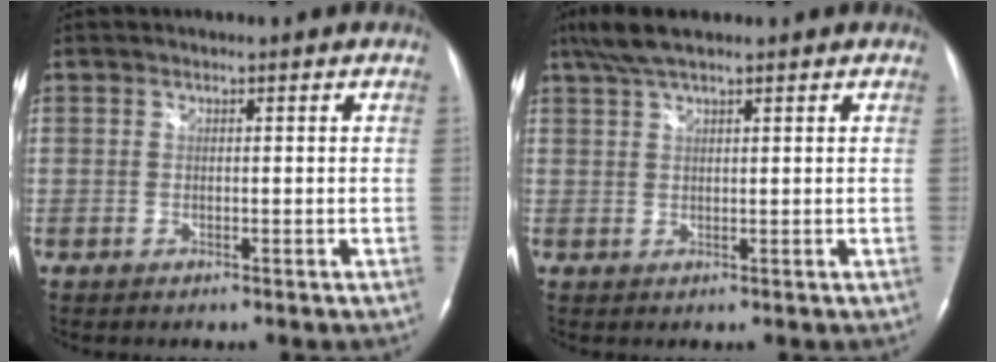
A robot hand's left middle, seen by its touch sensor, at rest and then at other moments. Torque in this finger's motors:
{"motor_torque": [0.36, -0.22, -0.02, 0.06]}